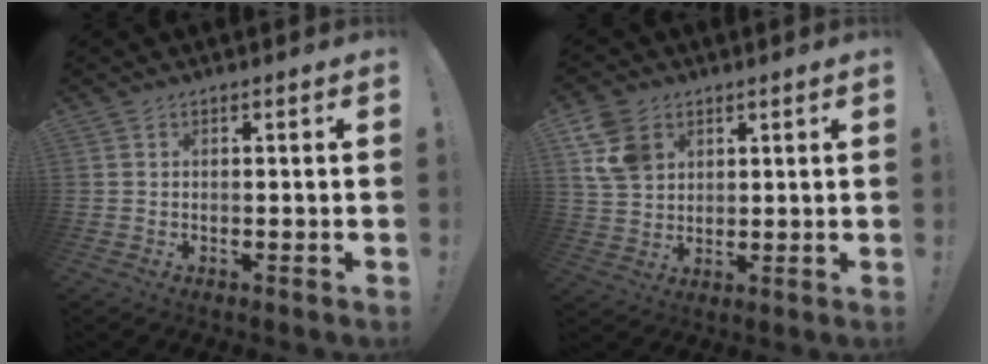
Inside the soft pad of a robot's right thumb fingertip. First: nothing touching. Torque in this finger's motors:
{"motor_torque": [1.13, 1.51, 1.00, 0.26, 0.06]}